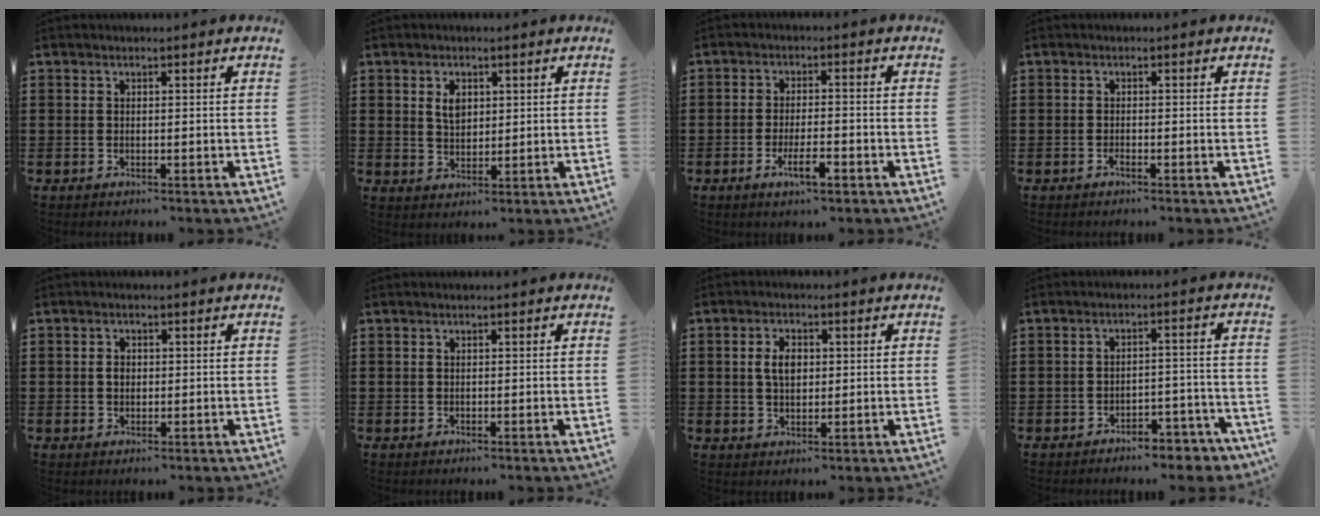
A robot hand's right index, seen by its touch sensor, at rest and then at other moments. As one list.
[{"total": 3.2, "force": [1.2, 2.0, 2.2], "torque": [-0.041, 0.004, 0.019]}, {"total": 5.2, "force": [-2.6, 1.6, 4.1], "torque": [-0.080, -0.001, -0.049]}, {"total": 0.8, "force": [-0.7, 0.1, 0.5], "torque": [-0.011, -0.002, -0.012]}, {"total": 1.5, "force": [0.1, 1.1, 1.0], "torque": [-0.023, 0.007, 0.001]}, {"total": 0.0}, {"total": 3.9, "force": [0.6, 2.2, 3.1], "torque": [-0.058, 0.007, 0.008]}, {"total": 4.2, "force": [-4.0, 0.7, 1.1], "torque": [-0.019, 0.007, -0.080]}]